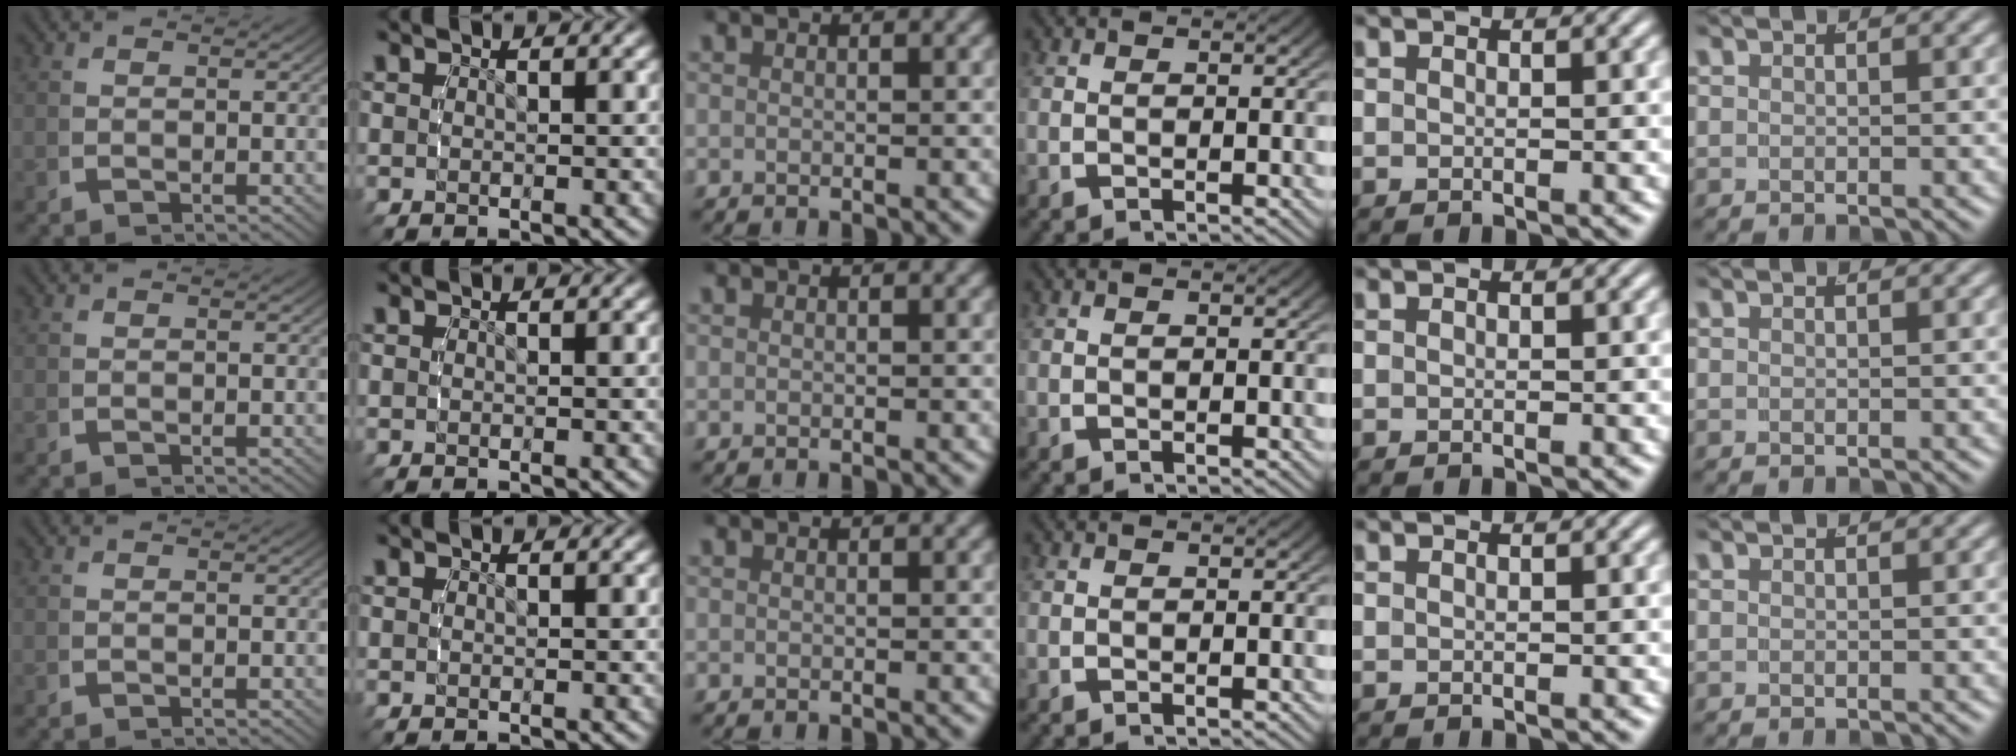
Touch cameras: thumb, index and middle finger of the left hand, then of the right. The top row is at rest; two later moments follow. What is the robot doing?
{"motion": "reach", "object": "markers"}